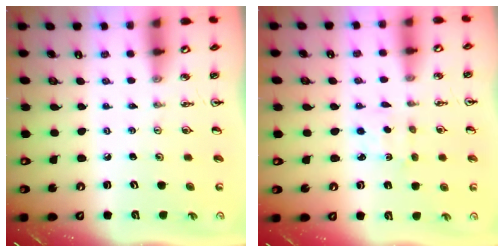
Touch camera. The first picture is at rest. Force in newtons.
{"total": 2.6, "press": 2.5, "slide": 0.3}